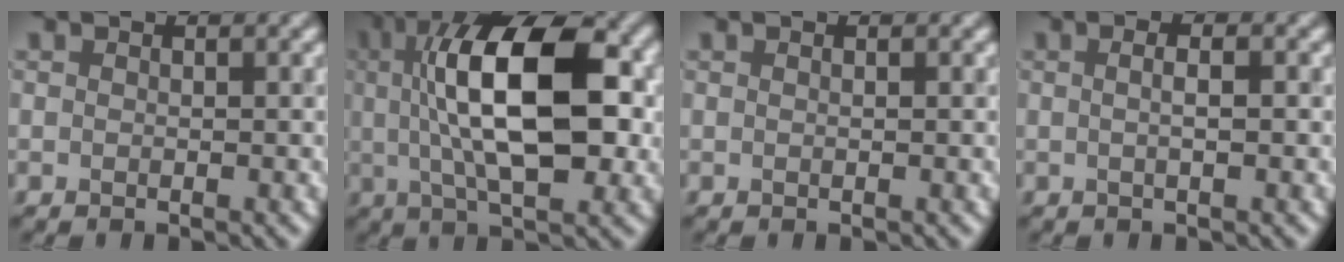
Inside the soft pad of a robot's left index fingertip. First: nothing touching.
{"total": 12.7, "force": [1.4, 5.3, 11.4], "torque": [-0.174, 0.018, 0.016]}
{"total": 0.0}
{"total": 2.5, "force": [0.5, 1.0, 2.2], "torque": [-0.009, 0.006, -0.009]}